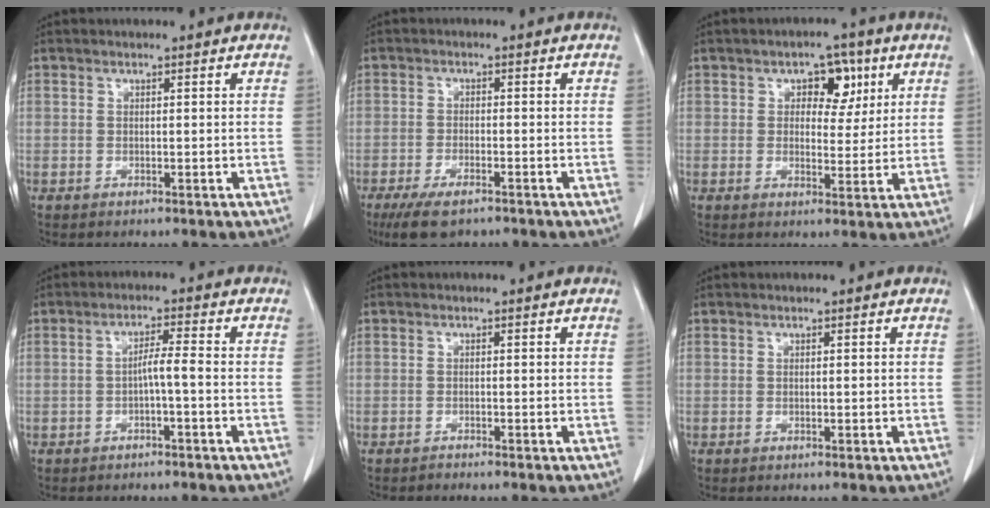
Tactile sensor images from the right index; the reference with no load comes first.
{"total": 6.5, "force": [-4.8, 2.0, 4.0], "torque": [-0.074, -0.012, -0.080]}
{"total": 5.5, "force": [2.2, 3.4, 3.8], "torque": [-0.043, 0.011, 0.031]}
{"total": 2.8, "force": [-0.9, -0.1, 2.7], "torque": [-0.045, 0.006, -0.016]}
{"total": 0.6, "force": [-0.6, -0.1, 0.1], "torque": [-0.004, -0.001, -0.012]}
{"total": 0.0}